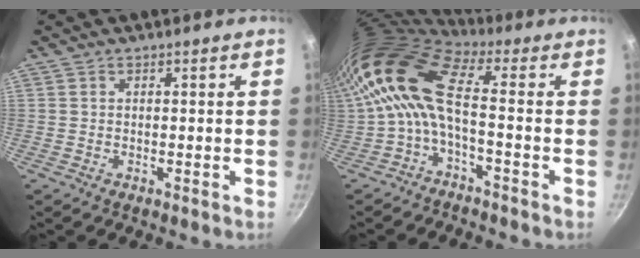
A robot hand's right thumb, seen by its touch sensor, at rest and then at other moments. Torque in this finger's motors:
{"motor_torque": [-0.84, 2.40, 2.37, -0.40, 0.36]}